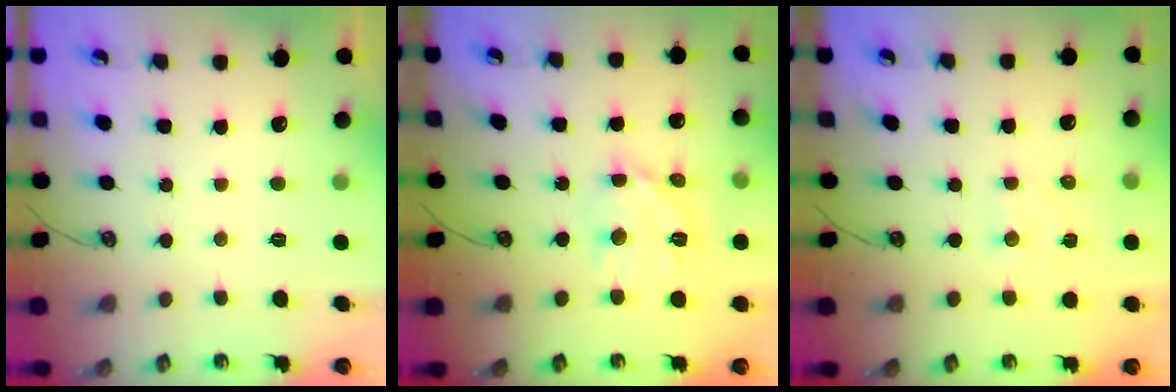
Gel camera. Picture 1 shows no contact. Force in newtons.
{"total": 12.4, "press": 12.4, "slide": 0.9}
{"total": 3.6, "press": 3.6, "slide": 0.6}